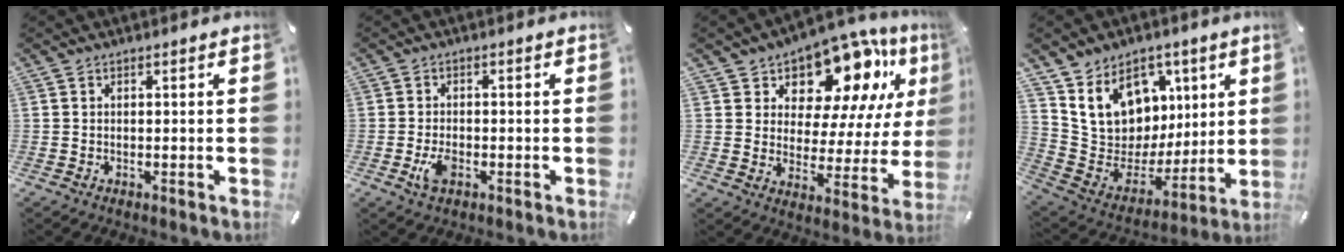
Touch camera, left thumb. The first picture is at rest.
{"total": 4.2, "force": [-1.5, 2.6, 3.0], "torque": [-0.070, 0.001, -0.029]}
{"total": 14.2, "force": [10.4, 7.9, 5.7], "torque": [-0.093, -0.088, 0.179]}
{"total": 15.0, "force": [7.2, 12.3, 4.5], "torque": [-0.081, -0.055, 0.150]}